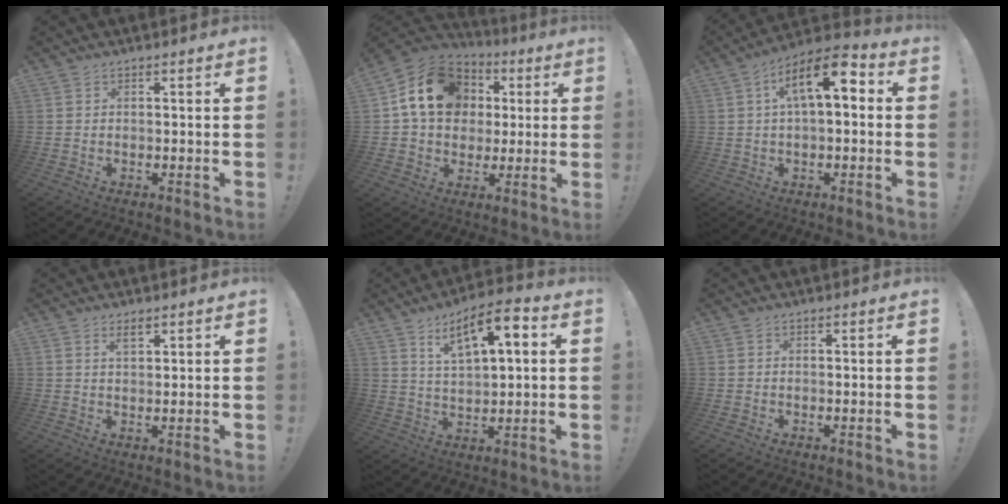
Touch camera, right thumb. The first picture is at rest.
{"total": 17.7, "force": [4.6, 14.3, 9.3], "torque": [-0.136, -0.003, 0.096]}
{"total": 12.6, "force": [3.3, 5.6, 10.8], "torque": [-0.169, 0.000, 0.057]}
{"total": 2.6, "force": [2.0, 1.2, 1.3], "torque": [-0.022, -0.003, 0.034]}
{"total": 11.9, "force": [5.4, 4.3, 9.6], "torque": [-0.153, -0.016, 0.089]}
{"total": 0.0}